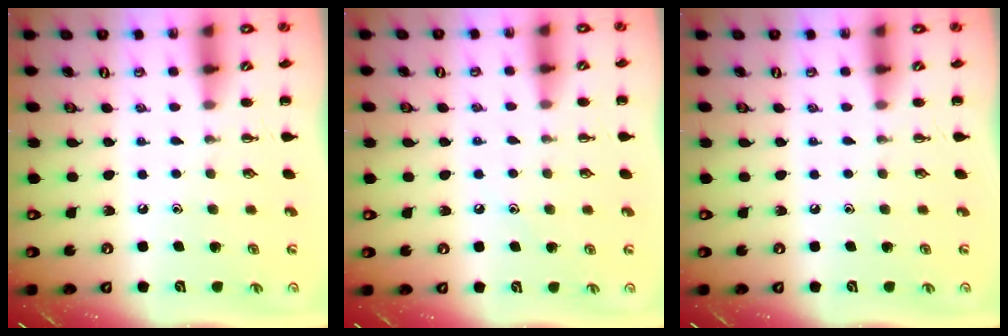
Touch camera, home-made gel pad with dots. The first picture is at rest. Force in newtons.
{"total": 5.5, "press": 5.3, "slide": 1.6}
{"total": 0.0}